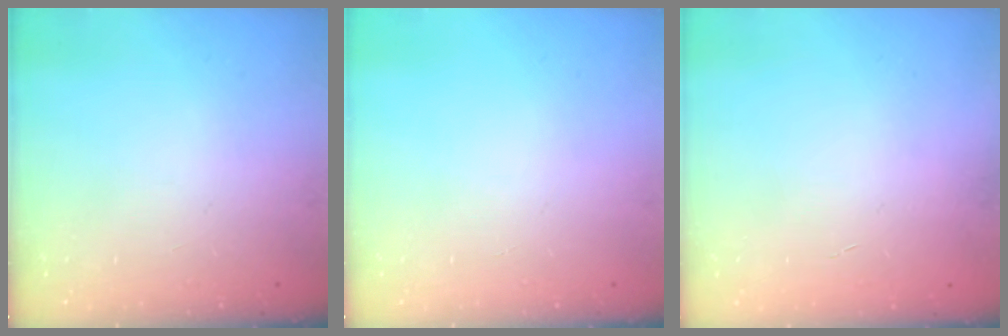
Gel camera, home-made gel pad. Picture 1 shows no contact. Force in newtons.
{"total": 0.0}
{"total": 0.0}